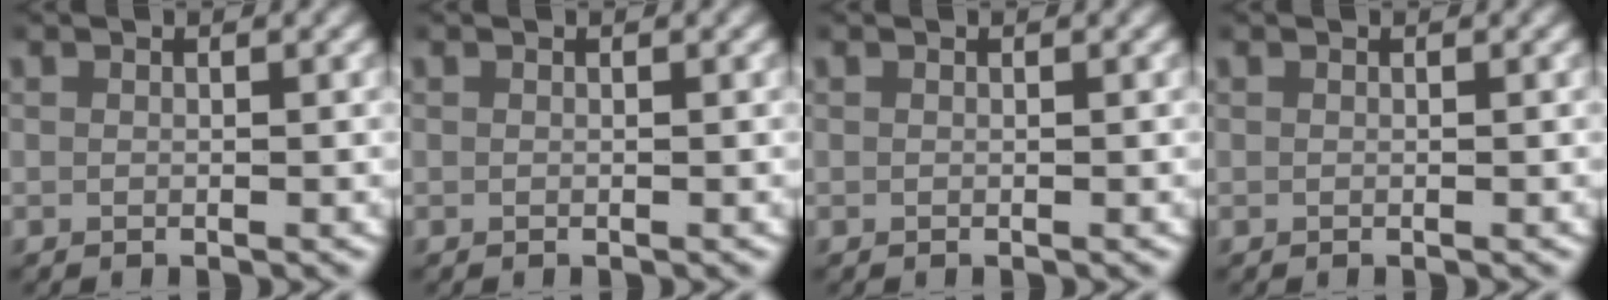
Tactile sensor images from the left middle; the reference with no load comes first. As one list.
[{"total": 0.0}, {"total": 0.0}, {"total": 0.0}]